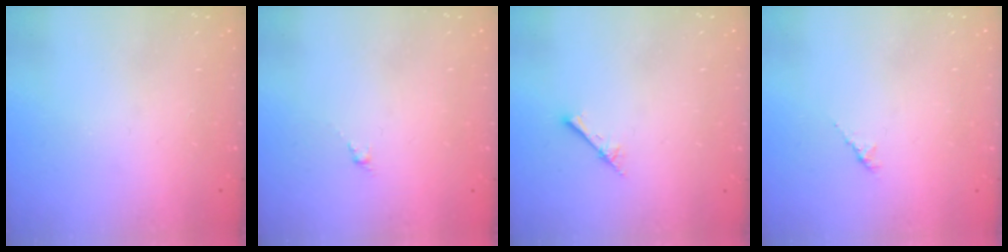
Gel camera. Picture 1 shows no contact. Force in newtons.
{"total": 0.0}
{"total": 2.4, "press": 2.4, "slide": 0.3}
{"total": 1.5, "press": 1.4, "slide": 0.5}